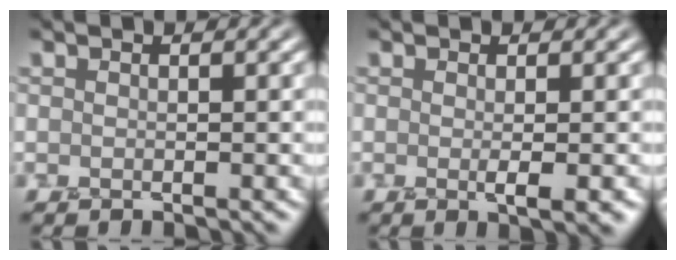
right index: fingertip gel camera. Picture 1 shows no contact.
{"total": 2.0, "force": [-0.2, 0.4, 2.0], "torque": [-0.025, -0.002, -0.004]}